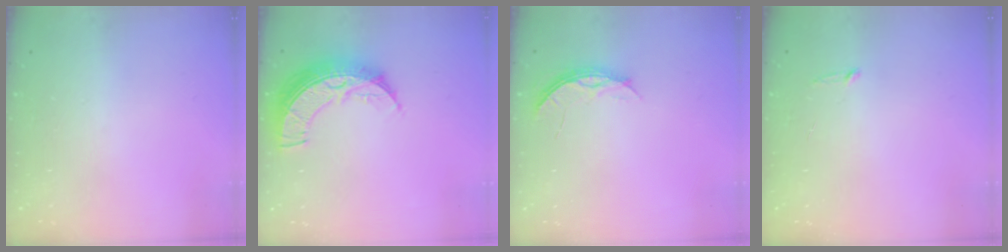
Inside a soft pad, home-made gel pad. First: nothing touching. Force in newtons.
{"total": 11.9, "press": 11.8, "slide": 1.0}
{"total": 4.4, "press": 4.4, "slide": 0.4}
{"total": 2.5, "press": 2.5, "slide": 0.2}